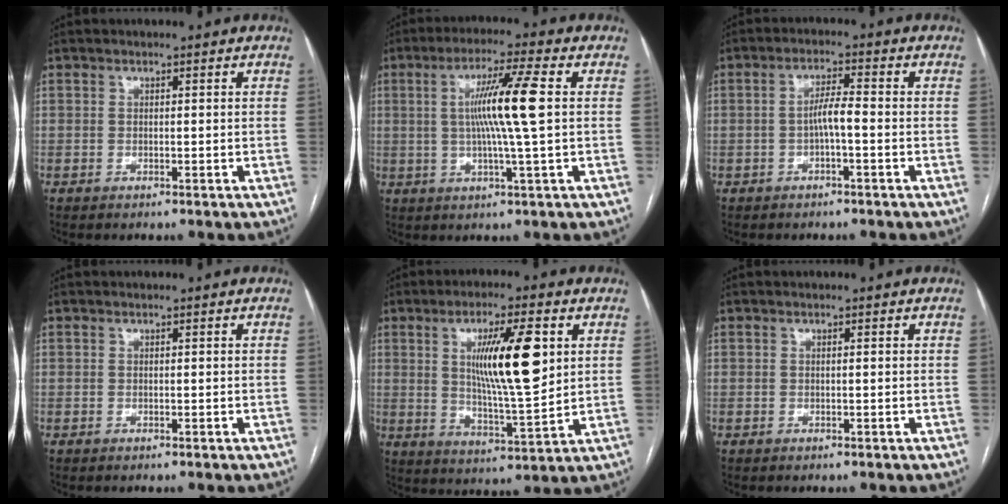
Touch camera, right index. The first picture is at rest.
{"total": 9.9, "force": [1.1, -1.0, 9.8], "torque": [-0.181, 0.002, 0.020]}
{"total": 3.5, "force": [-0.9, 0.3, 3.4], "torque": [-0.061, 0.008, -0.014]}
{"total": 0.0}
{"total": 12.8, "force": [3.5, 1.7, 12.2], "torque": [-0.212, -0.004, 0.062]}
{"total": 0.0}